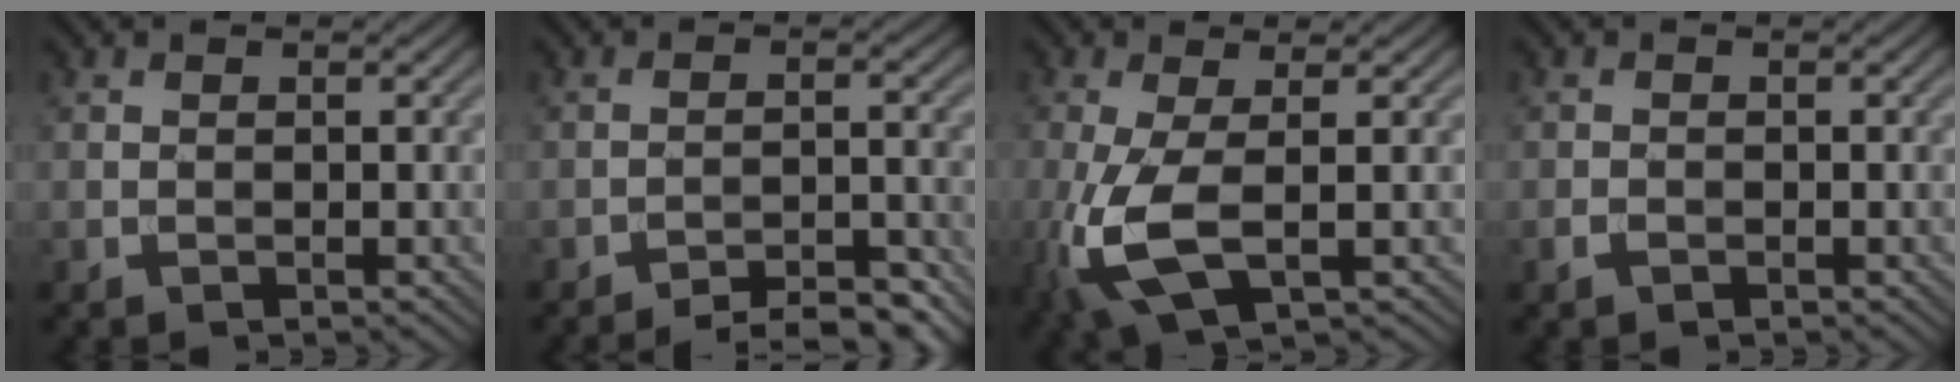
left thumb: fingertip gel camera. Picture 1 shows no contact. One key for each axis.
{"total": 6.5, "fx": -5.8, "fy": 0.9, "fz": 2.8, "tx": -0.048, "ty": 0.018, "tz": -0.080}
{"total": 8.2, "fx": -1.3, "fy": 2.8, "fz": 7.6, "tx": -0.191, "ty": -0.010, "tz": -0.024}
{"total": 1.0, "fx": -0.6, "fy": 0.5, "fz": 0.6, "tx": -0.014, "ty": 0.003, "tz": -0.014}